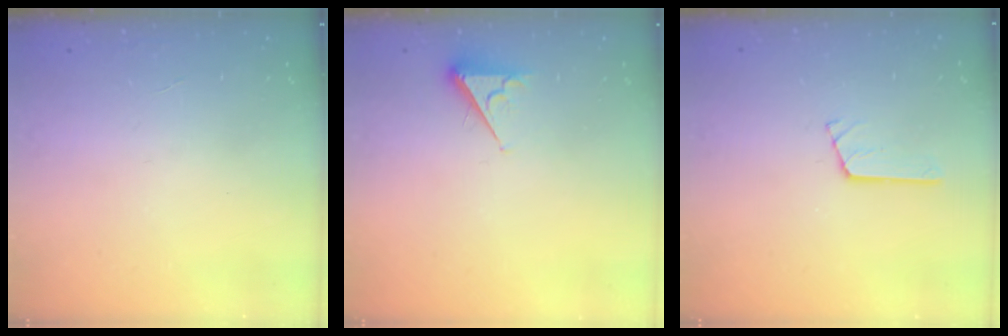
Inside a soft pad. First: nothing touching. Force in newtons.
{"total": 3.7, "press": 3.6, "slide": 0.6}
{"total": 2.9, "press": 2.8, "slide": 0.3}